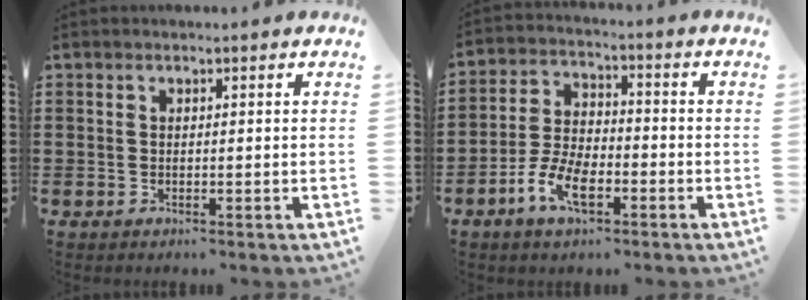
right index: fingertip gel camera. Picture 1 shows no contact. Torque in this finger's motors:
{"motor_torque": [1.33, 0.81, 0.25, 0.14]}